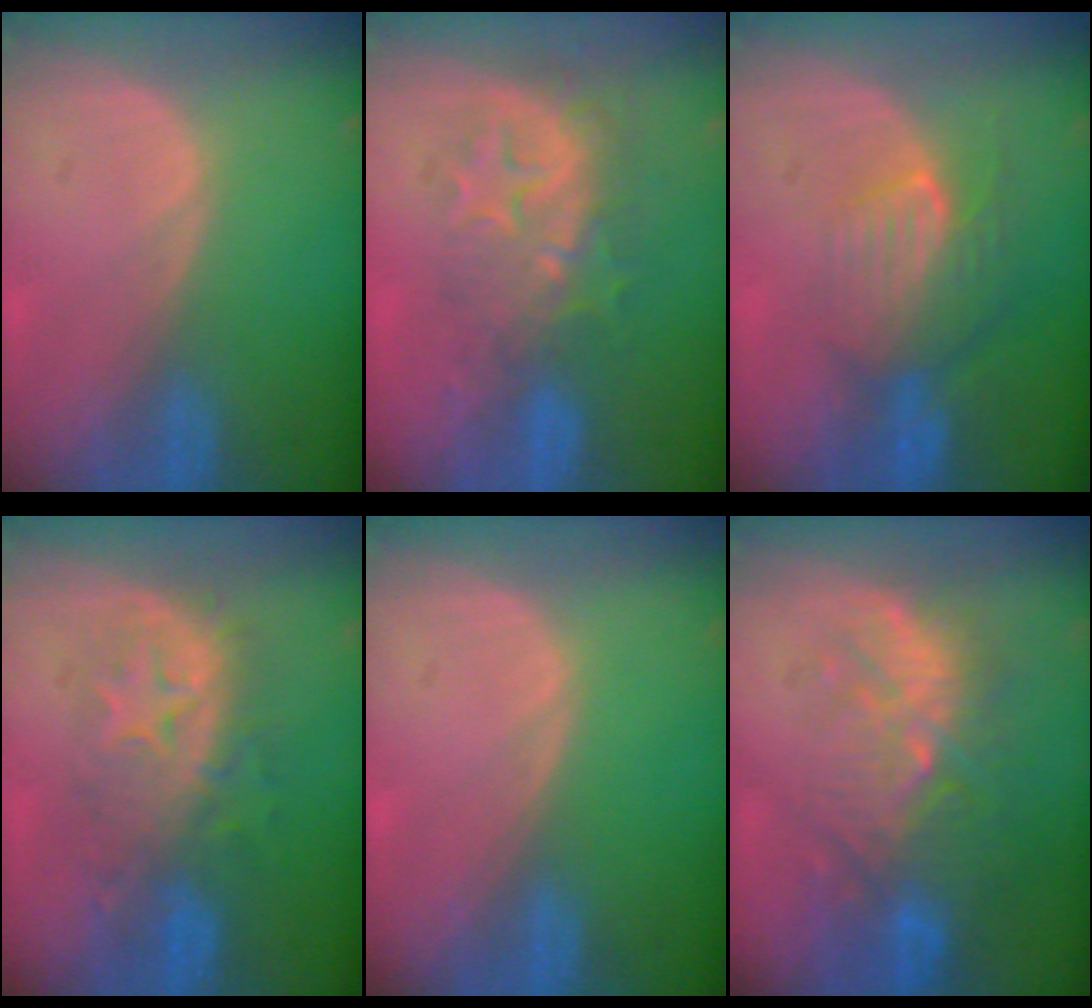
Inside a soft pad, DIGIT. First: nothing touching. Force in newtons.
{"total": 9.3, "press": 8.1, "slide": 4.6}
{"total": 8.1, "press": 7.1, "slide": 3.7}
{"total": 8.3, "press": 8.1, "slide": 1.5}
{"total": 0.0}
{"total": 10.6, "press": 9.6, "slide": 4.5}